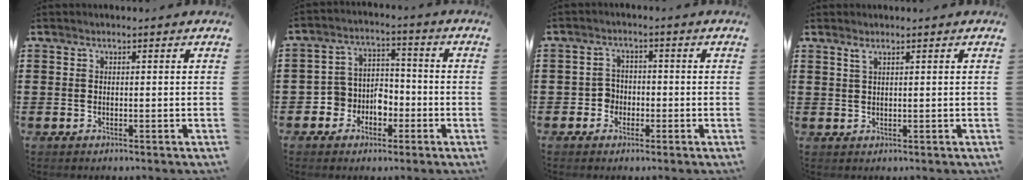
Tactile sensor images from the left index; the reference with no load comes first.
{"total": 5.4, "force": [-3.0, 4.3, 1.1], "torque": [-0.031, 0.012, -0.060]}
{"total": 2.8, "force": [-1.2, 2.4, 0.8], "torque": [-0.023, 0.005, -0.029]}
{"total": 1.3, "force": [0.9, 0.3, 0.9], "torque": [-0.021, 0.002, 0.016]}